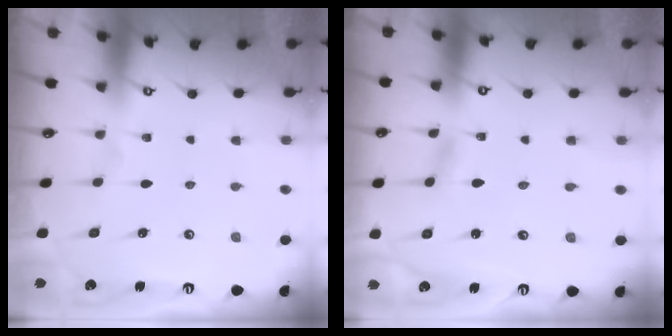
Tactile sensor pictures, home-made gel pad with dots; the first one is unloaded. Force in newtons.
{"total": 2.4, "press": 2.3, "slide": 0.3}